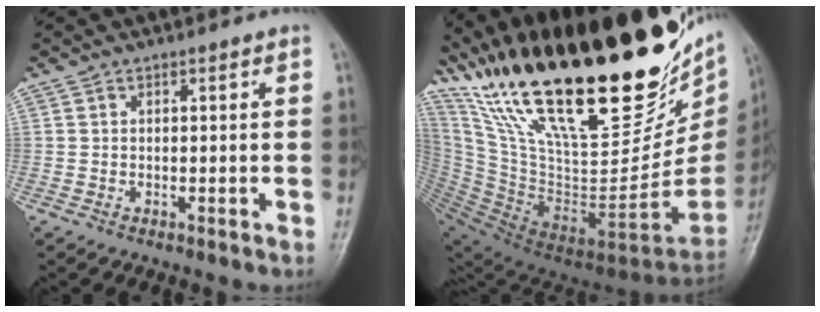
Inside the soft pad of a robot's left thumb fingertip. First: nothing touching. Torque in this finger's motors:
{"motor_torque": [2.76, 1.04, 0.84, -1.93, 0.74]}